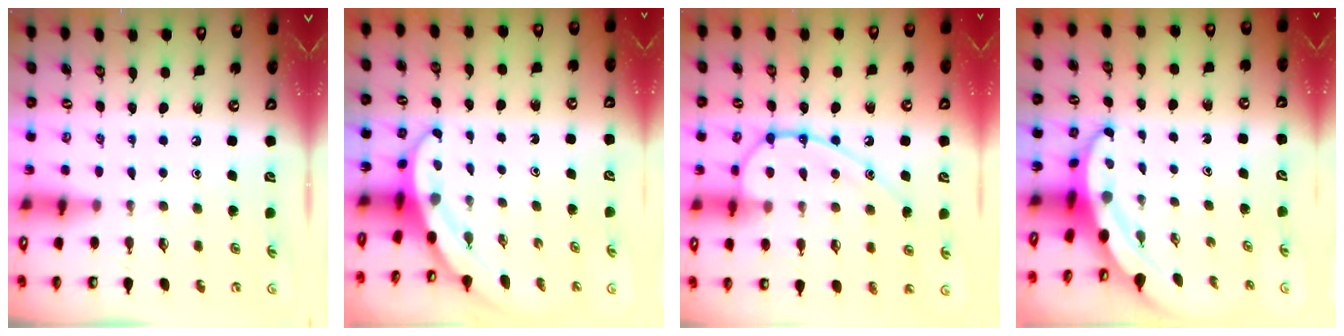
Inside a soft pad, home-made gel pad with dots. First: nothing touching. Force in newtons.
{"total": 3.7, "press": 3.7, "slide": 0.2}
{"total": 15.0, "press": 14.9, "slide": 1.4}
{"total": 3.9, "press": 3.8, "slide": 0.6}